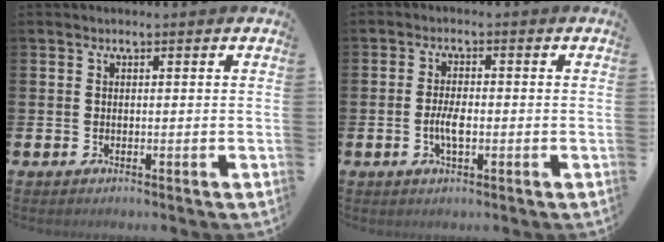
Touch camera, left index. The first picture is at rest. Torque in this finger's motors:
{"motor_torque": [0.82, 0.31, 0.16, 0.11]}